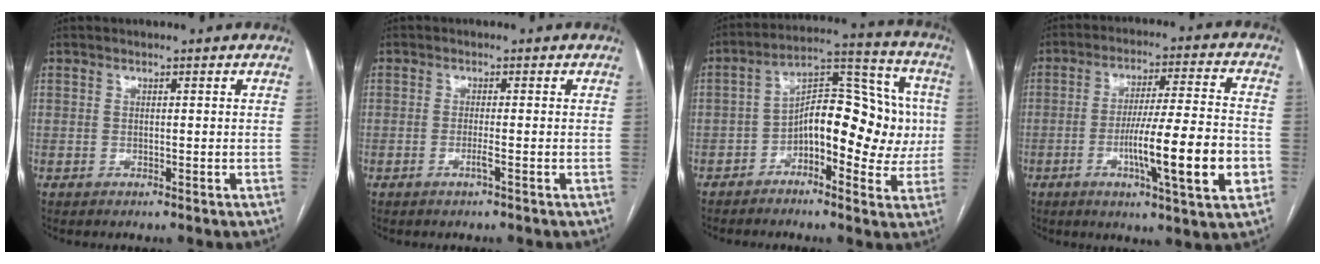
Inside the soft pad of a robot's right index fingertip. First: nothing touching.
{"total": 0.7, "force": [-0.3, -0.1, 0.6], "torque": [-0.013, 0.003, -0.004]}
{"total": 13.9, "force": [-1.8, 6.7, 12.1], "torque": [-0.170, 0.051, -0.028]}
{"total": 15.1, "force": [-4.3, 0.5, 14.4], "torque": [-0.240, -0.008, -0.068]}